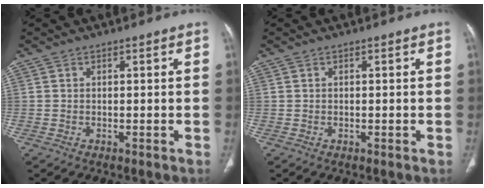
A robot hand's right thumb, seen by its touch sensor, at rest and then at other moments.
{"total": 0.0}